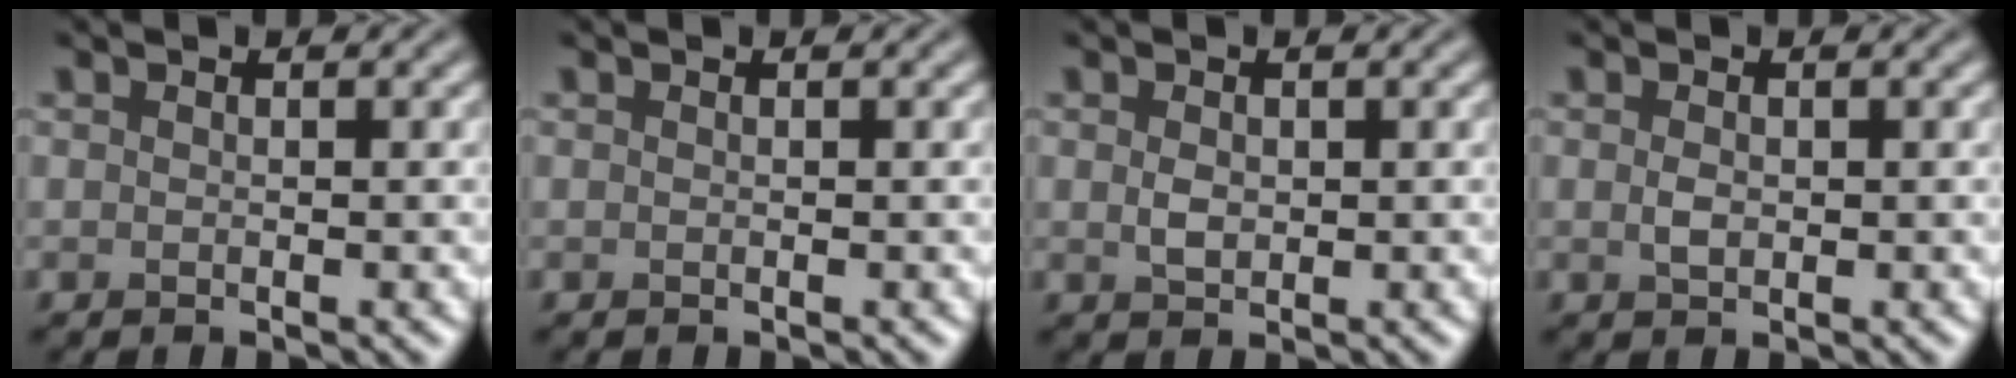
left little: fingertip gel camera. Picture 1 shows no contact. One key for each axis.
{"total": 0.0}
{"total": 1.4, "fx": 0.2, "fy": 1.0, "fz": 1.0, "tx": -0.022, "ty": -0.001, "tz": 0.005}
{"total": 1.1, "fx": 0.1, "fy": 0.7, "fz": 0.9, "tx": -0.019, "ty": -0.003, "tz": 0.002}